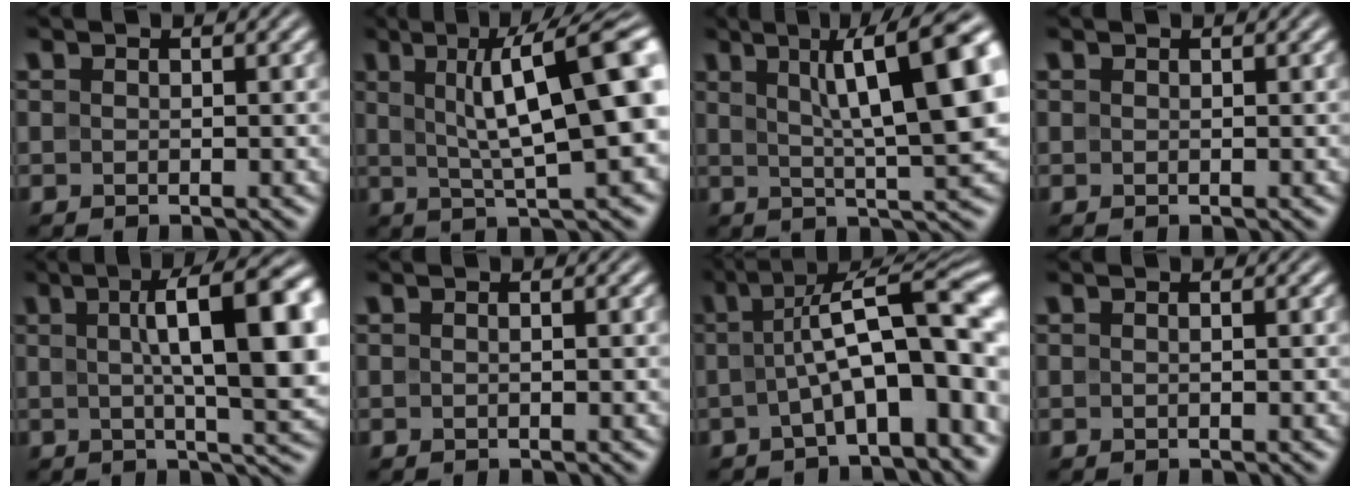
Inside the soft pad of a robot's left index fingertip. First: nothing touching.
{"total": 12.4, "force": [2.7, 3.2, 11.7], "torque": [-0.165, 0.009, 0.043]}
{"total": 12.0, "force": [3.4, 2.9, 11.1], "torque": [-0.148, 0.009, 0.052]}
{"total": 0.0}
{"total": 12.7, "force": [1.9, 3.8, 12.0], "torque": [-0.151, 0.006, 0.027]}
{"total": 1.2, "force": [0.4, 0.6, 1.0], "torque": [-0.009, 0.006, -0.012]}
{"total": 11.3, "force": [-0.1, 3.4, 10.8], "torque": [-0.152, 0.025, -0.009]}
{"total": 0.8, "force": [0.3, 0.4, 0.7], "torque": [-0.007, -0.001, -0.008]}